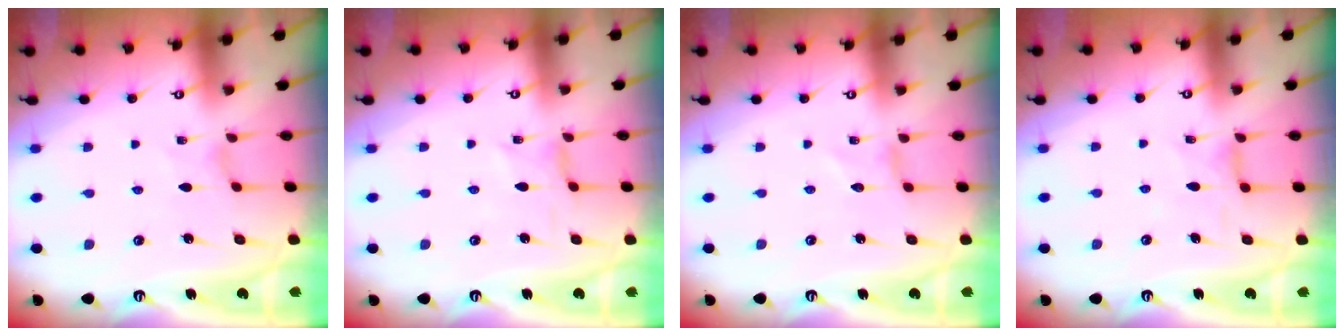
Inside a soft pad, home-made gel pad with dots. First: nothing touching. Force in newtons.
{"total": 0.0}
{"total": 0.0}
{"total": 2.3, "press": 2.3, "slide": 0.5}